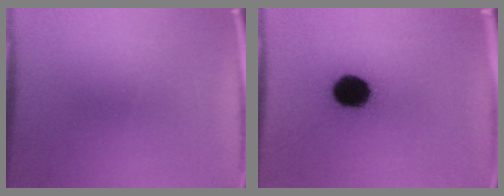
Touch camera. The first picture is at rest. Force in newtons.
{"total": 13.9}